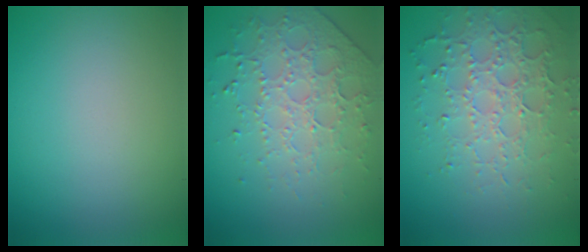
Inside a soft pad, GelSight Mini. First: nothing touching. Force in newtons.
{"total": 4.1, "press": 3.3, "slide": 2.4}
{"total": 4.2, "press": 3.8, "slide": 1.6}